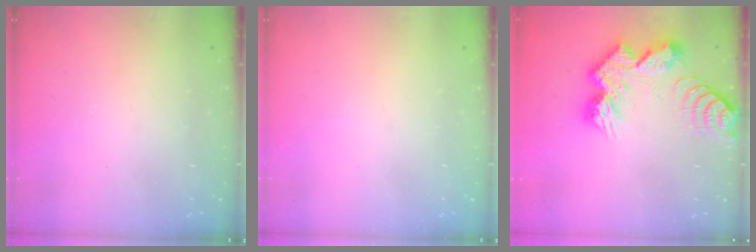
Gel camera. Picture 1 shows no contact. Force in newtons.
{"total": 0.0}
{"total": 13.3, "press": 13.3, "slide": 1.3}